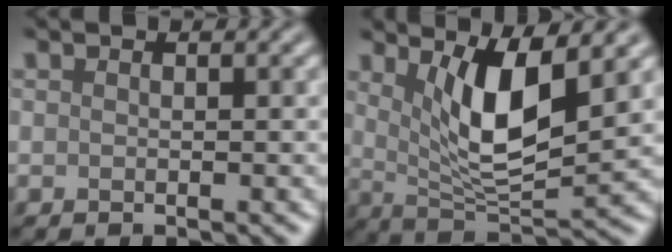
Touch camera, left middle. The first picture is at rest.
{"total": 6.7, "force": [2.6, 1.9, 5.9], "torque": [-0.103, -0.014, 0.051]}